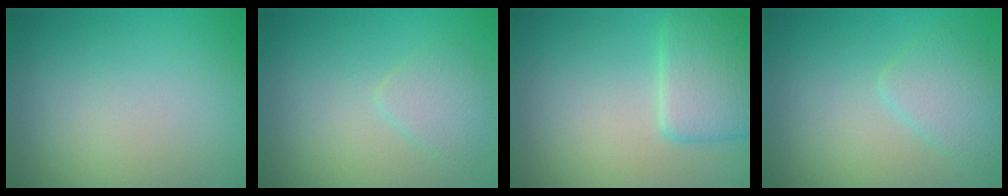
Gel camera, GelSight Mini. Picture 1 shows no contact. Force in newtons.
{"total": 1.9, "press": 1.9, "slide": 0.1}
{"total": 3.7, "press": 3.7, "slide": 0.1}
{"total": 2.5, "press": 2.5, "slide": 0.1}